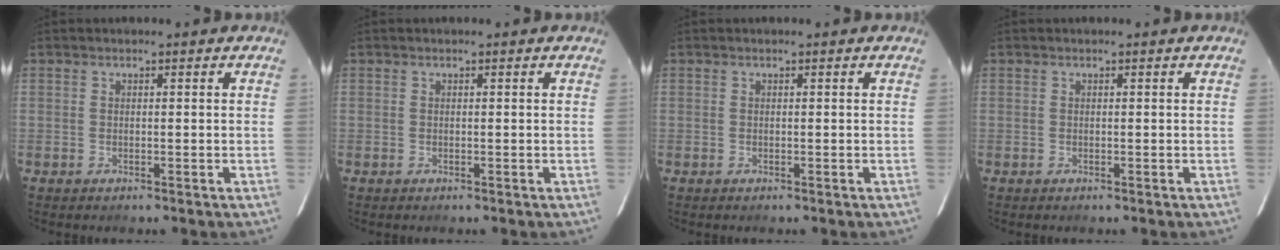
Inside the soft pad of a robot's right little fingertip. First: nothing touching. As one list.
[{"total": 0.0}, {"total": 0.0}, {"total": 0.0}]